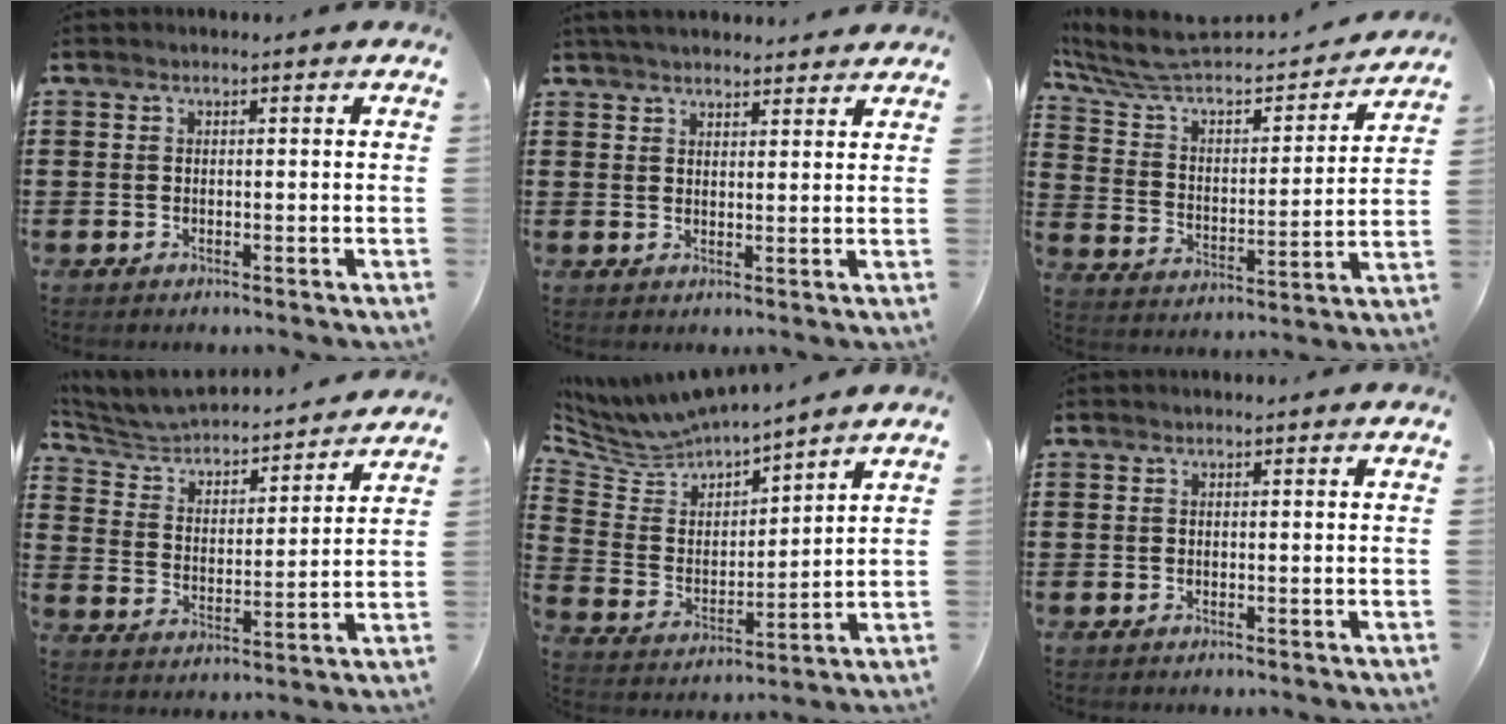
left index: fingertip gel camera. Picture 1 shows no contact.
{"total": 3.5, "force": [3.4, 0.3, 0.7], "torque": [-0.023, -0.004, 0.065]}
{"total": 7.2, "force": [6.5, 1.9, 2.4], "torque": [-0.081, -0.049, 0.106]}
{"total": 4.1, "force": [4.0, 0.7, 0.4], "torque": [-0.033, -0.036, 0.058]}
{"total": 6.5, "force": [6.4, 1.3, 0.6], "torque": [-0.054, -0.050, 0.109]}
{"total": 0.0}